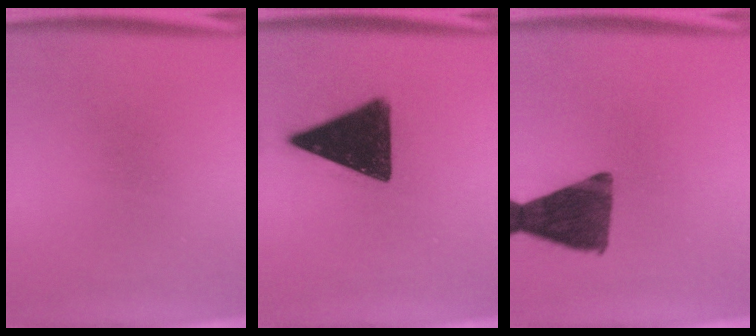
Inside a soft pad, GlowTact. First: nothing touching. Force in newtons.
{"total": 16.0}
{"total": 12.3}